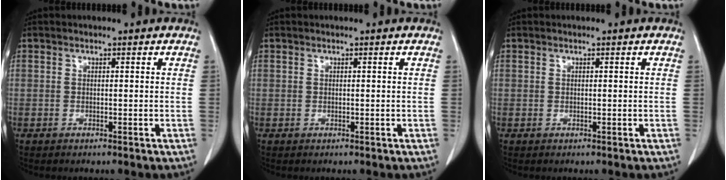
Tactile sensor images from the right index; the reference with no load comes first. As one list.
[{"total": 0.0}, {"total": 0.0}]